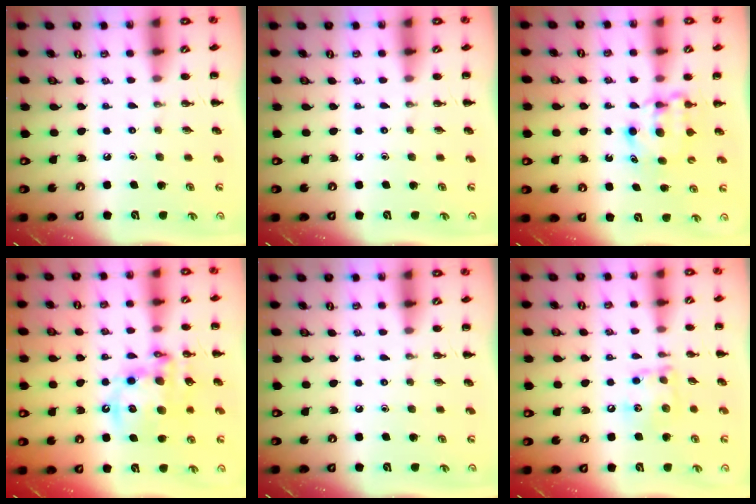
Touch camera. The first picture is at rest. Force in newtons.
{"total": 0.0}
{"total": 5.4, "press": 5.3, "slide": 0.6}
{"total": 15.1, "press": 14.7, "slide": 3.7}
{"total": 0.0}
{"total": 10.2, "press": 10.2, "slide": 0.6}